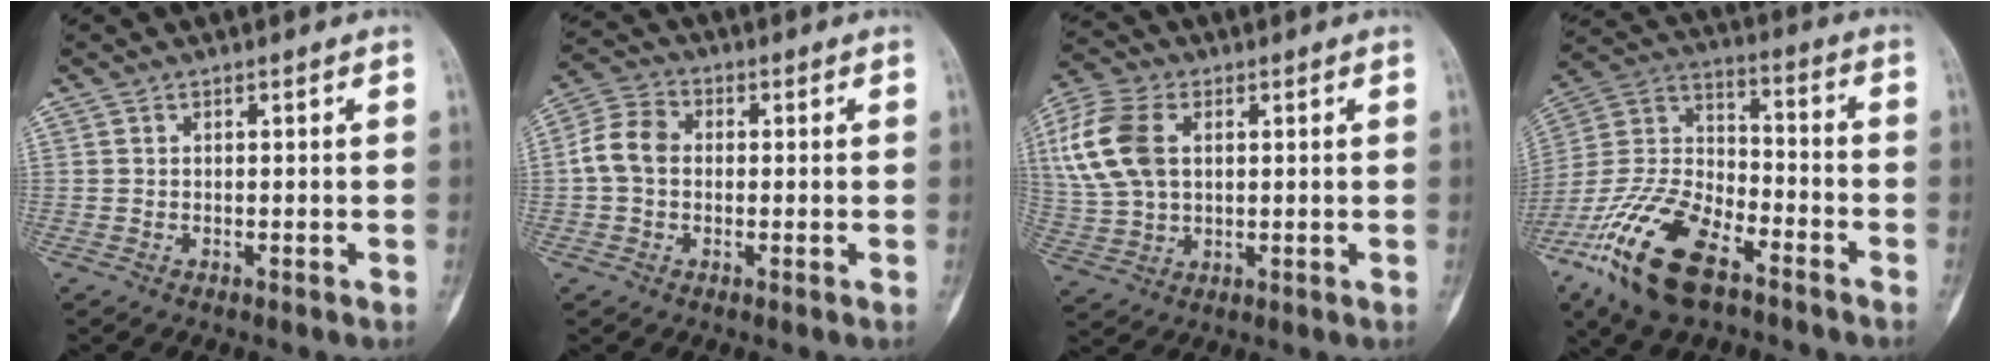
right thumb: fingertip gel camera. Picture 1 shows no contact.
{"total": 7.1, "force": [-0.1, 5.5, 4.5], "torque": [-0.085, 0.023, -0.011]}
{"total": 14.1, "force": [3.3, 9.2, 10.2], "torque": [-0.225, 0.009, 0.066]}
{"total": 20.4, "force": [-11.8, 9.3, 13.8], "torque": [-0.279, 0.049, -0.225]}